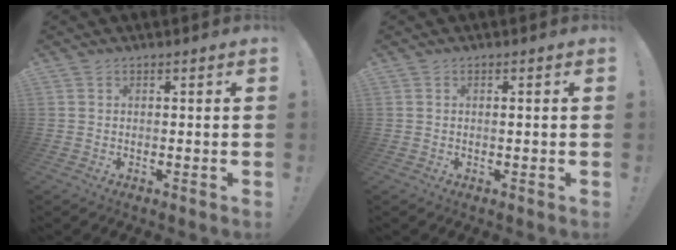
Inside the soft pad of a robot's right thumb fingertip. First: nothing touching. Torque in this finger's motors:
{"motor_torque": [-0.13, -0.26, 0.00, 0.06, 0.02]}